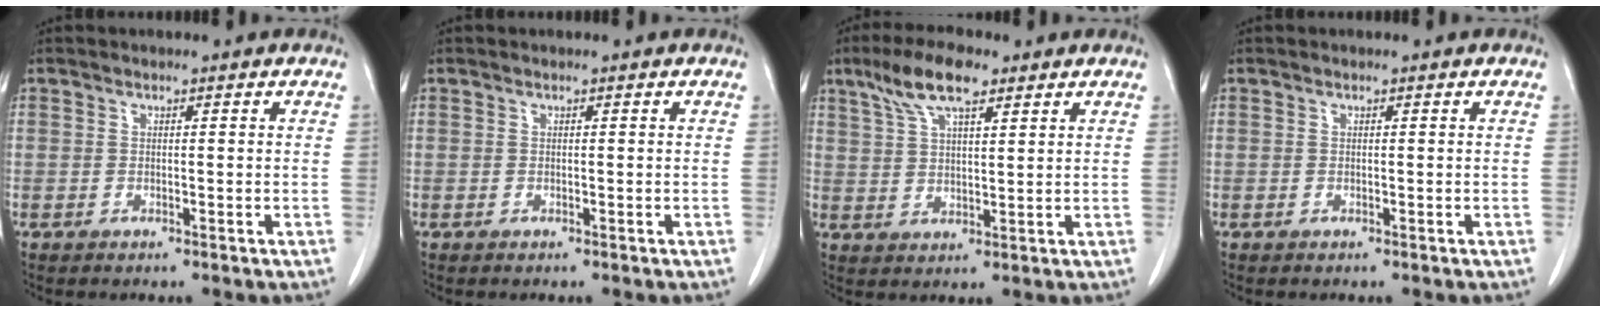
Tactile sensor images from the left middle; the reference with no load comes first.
{"total": 0.0}
{"total": 8.2, "force": [5.3, 2.2, 5.9], "torque": [-0.120, 0.019, 0.099]}
{"total": 0.0}